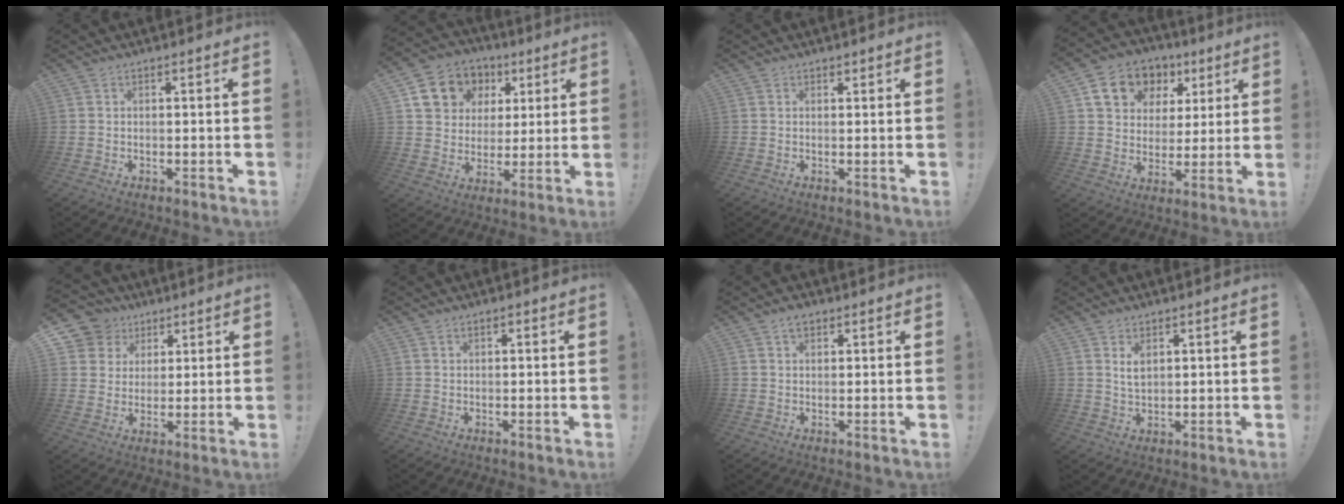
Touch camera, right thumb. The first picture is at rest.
{"total": 13.1, "force": [5.6, 10.9, 4.7], "torque": [-0.074, -0.021, 0.120]}
{"total": 0.7, "force": [0.5, 0.4, 0.2], "torque": [-0.003, -0.001, 0.010]}
{"total": 14.0, "force": [6.7, 10.8, 5.7], "torque": [-0.089, -0.024, 0.134]}
{"total": 9.0, "force": [3.9, 8.0, 1.6], "torque": [-0.031, -0.021, 0.082]}
{"total": 0.8, "force": [0.3, 0.5, 0.5], "torque": [-0.018, 0.007, 0.006]}
{"total": 2.8, "force": [1.7, 1.6, 1.6], "torque": [-0.021, -0.004, 0.029]}
{"total": 4.1, "force": [1.8, 2.3, 2.9], "torque": [-0.039, -0.007, 0.029]}